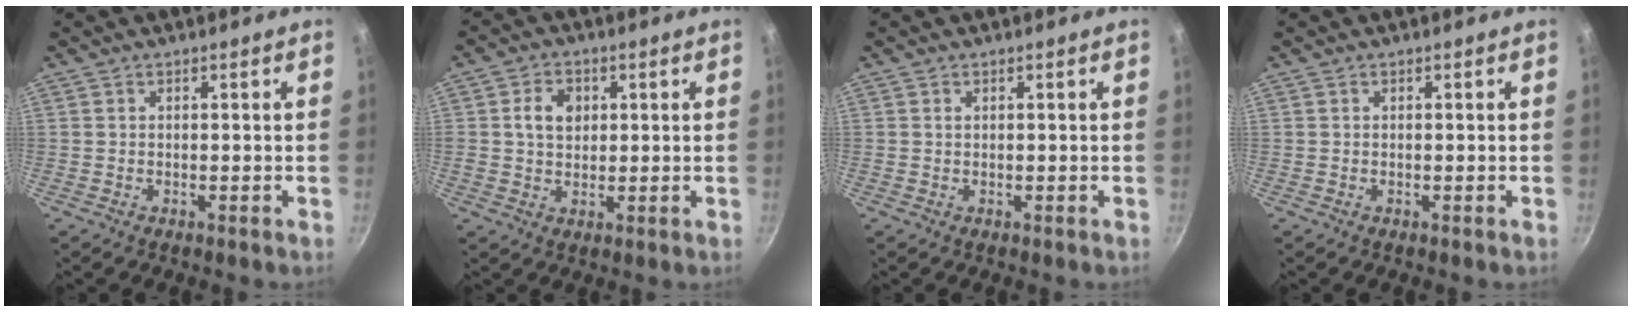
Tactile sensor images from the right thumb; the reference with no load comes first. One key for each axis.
{"total": 5.7, "fx": 1.2, "fy": 4.4, "fz": 3.4, "tx": -0.040, "ty": 0.003, "tz": 0.018}
{"total": 0.5, "fx": 0.2, "fy": 0.4, "fz": 0.3, "tx": -0.005, "ty": 0.001, "tz": 0.004}
{"total": 0.0}